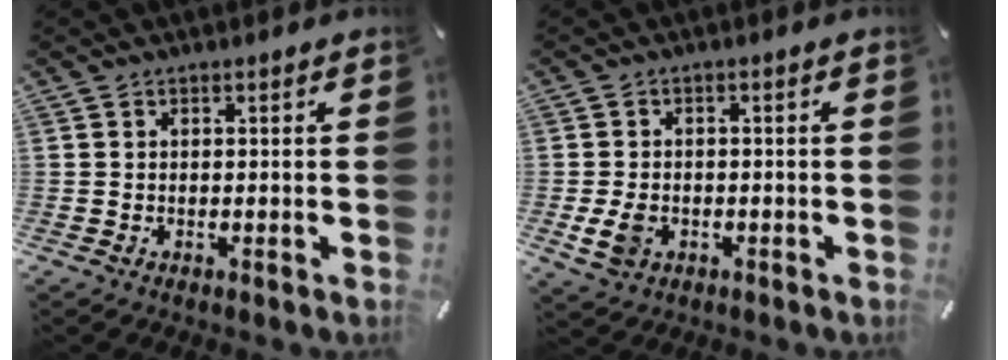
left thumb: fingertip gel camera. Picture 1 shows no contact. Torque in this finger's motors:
{"motor_torque": [-0.02, 0.02, 0.02, 0.00, 0.01]}